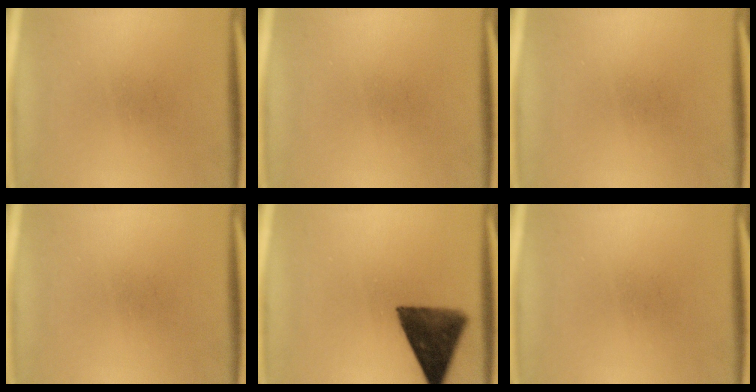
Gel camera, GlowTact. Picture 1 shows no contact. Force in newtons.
{"total": 0.0}
{"total": 0.0}
{"total": 0.0}
{"total": 11.6}
{"total": 0.0}